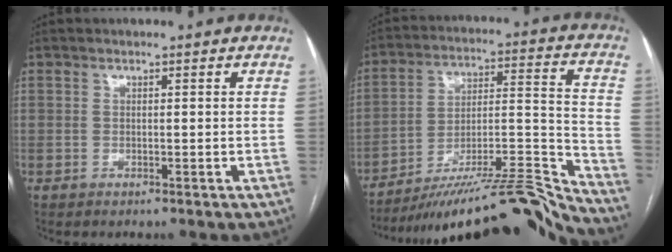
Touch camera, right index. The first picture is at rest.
{"total": 22.6, "force": [-20.6, 0.0, 9.4], "torque": [-0.098, 0.020, -0.317]}